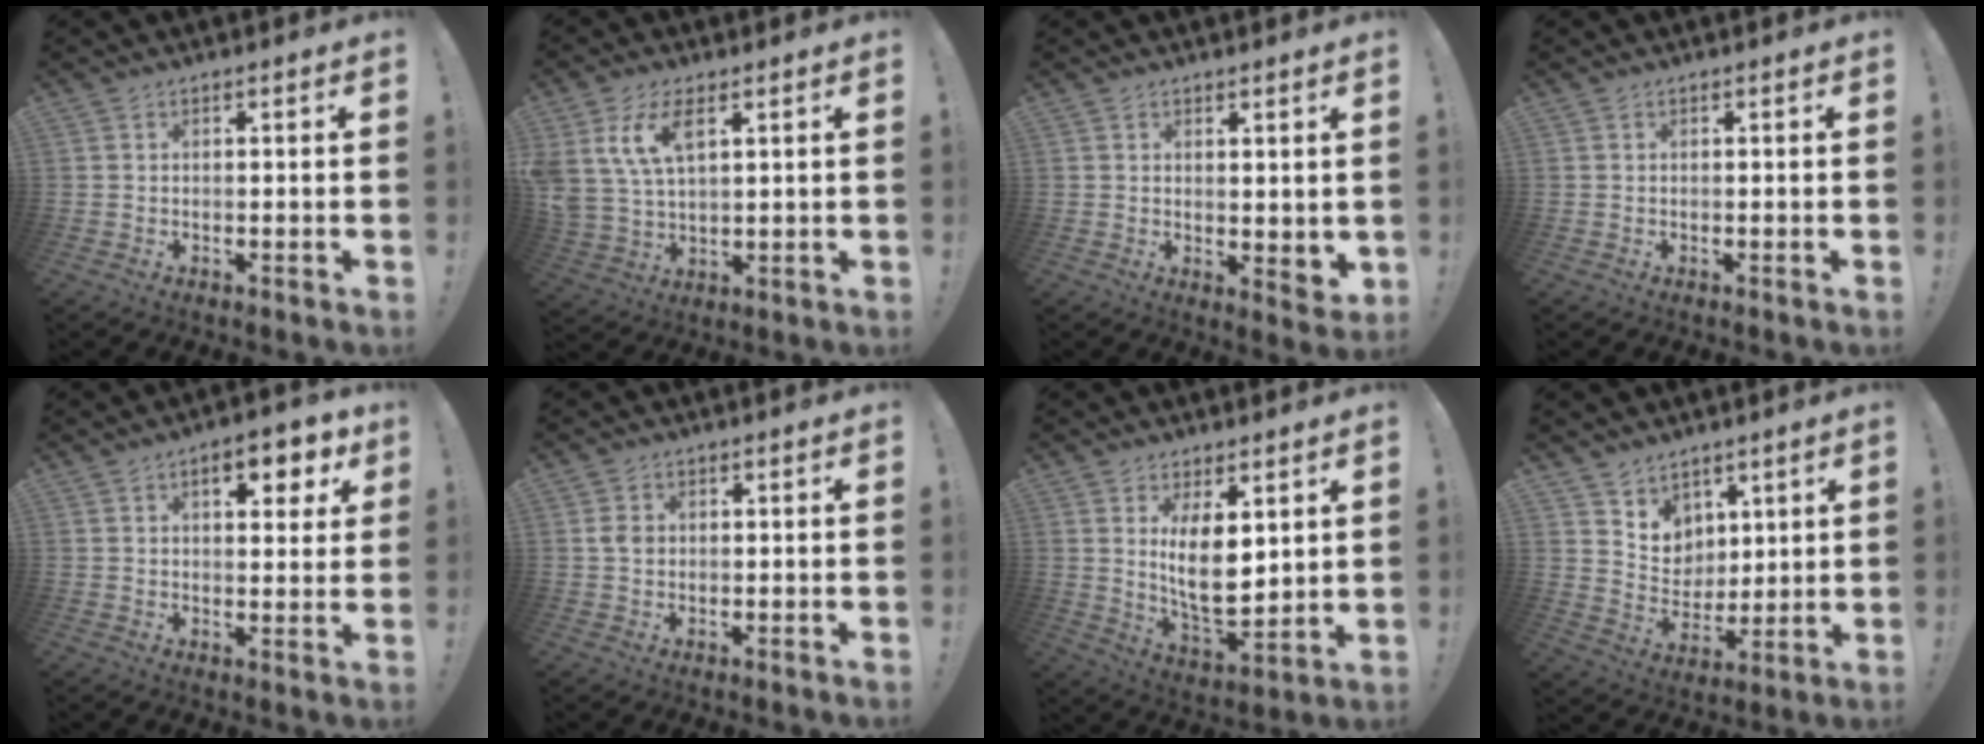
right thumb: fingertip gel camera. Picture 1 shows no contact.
{"total": 10.9, "force": [5.1, 6.0, 7.6], "torque": [-0.160, -0.012, 0.094]}
{"total": 3.5, "force": [2.6, 1.8, 1.6], "torque": [-0.008, -0.023, 0.047]}
{"total": 0.0}
{"total": 8.7, "force": [4.2, 3.8, 6.5], "torque": [-0.071, -0.014, 0.064]}
{"total": 2.6, "force": [0.2, 2.1, 1.6], "torque": [-0.028, 0.005, 0.003]}
{"total": 12.4, "force": [3.4, 6.1, 10.3], "torque": [-0.184, -0.040, 0.061]}
{"total": 7.5, "force": [5.5, 5.1, -0.1], "torque": [-0.013, -0.061, 0.114]}